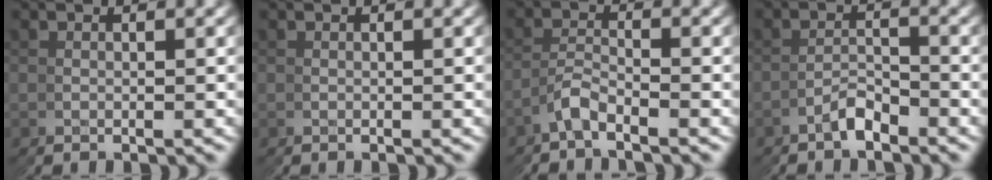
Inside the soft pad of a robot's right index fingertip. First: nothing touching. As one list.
[{"total": 0.0}, {"total": 1.8, "force": [-1.6, 0.4, -0.6], "torque": [0.005, -0.002, -0.032]}, {"total": 2.9, "force": [-2.4, 0.1, -1.5], "torque": [0.022, 0.003, -0.049]}]